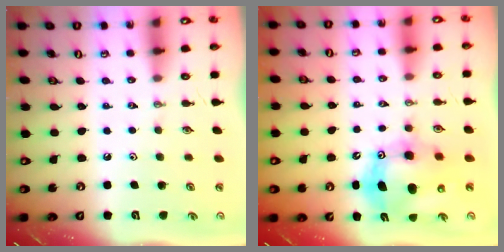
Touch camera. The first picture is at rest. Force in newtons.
{"total": 12.7, "press": 12.4, "slide": 2.7}